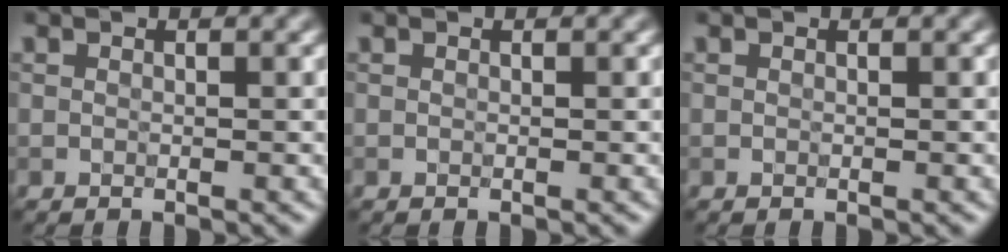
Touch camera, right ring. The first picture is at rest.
{"total": 0.0}
{"total": 0.0}